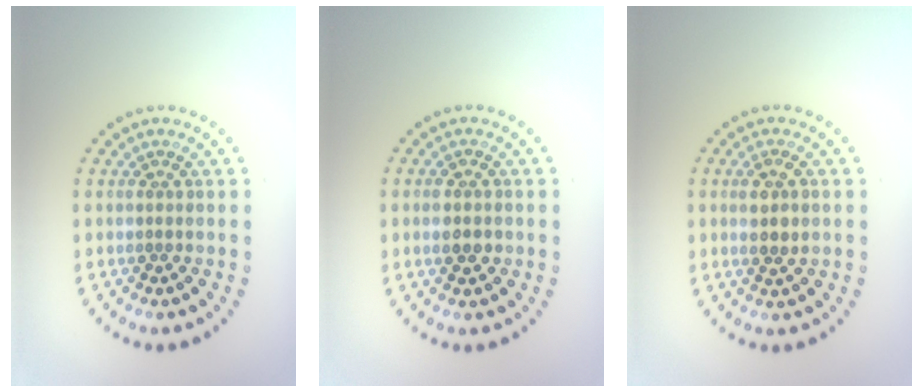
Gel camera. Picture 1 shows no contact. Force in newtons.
{"total": 1.8, "press": 1.8, "slide": 0.2}
{"total": 1.9, "press": 1.9, "slide": 0.5}